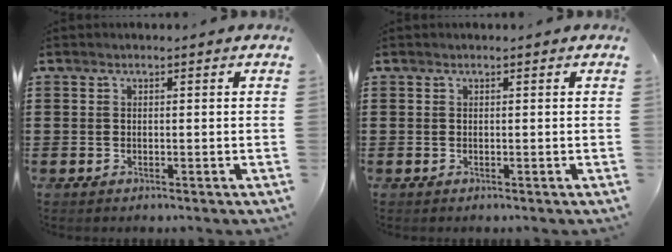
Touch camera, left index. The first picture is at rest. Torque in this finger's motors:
{"motor_torque": [-0.01, 0.01, 0.00, 0.00]}